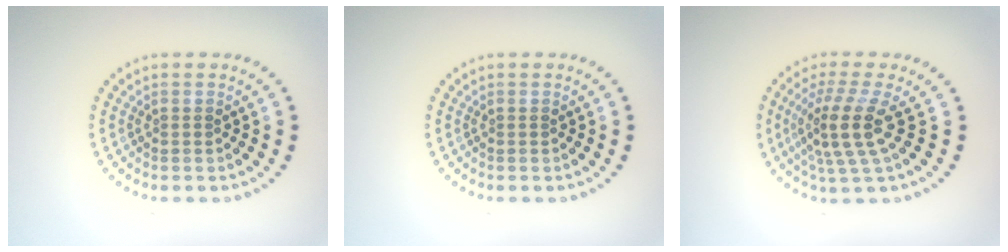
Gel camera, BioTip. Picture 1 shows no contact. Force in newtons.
{"total": 0.0}
{"total": 4.4, "press": 3.3, "slide": 2.9}